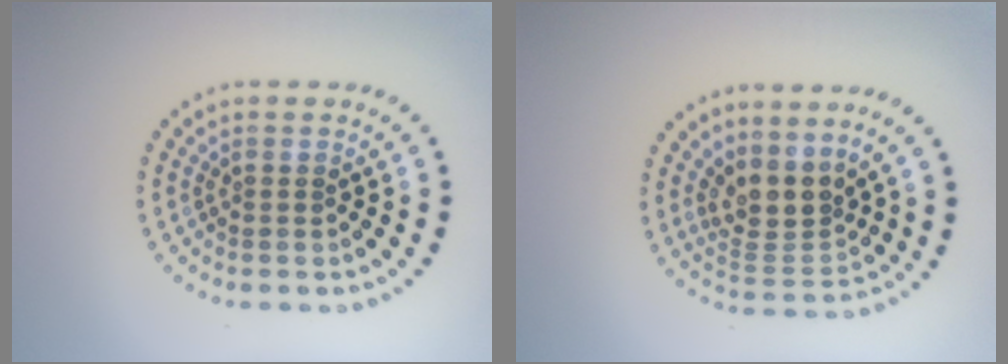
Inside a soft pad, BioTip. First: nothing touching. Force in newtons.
{"total": 3.6, "press": 2.7, "slide": 2.4}